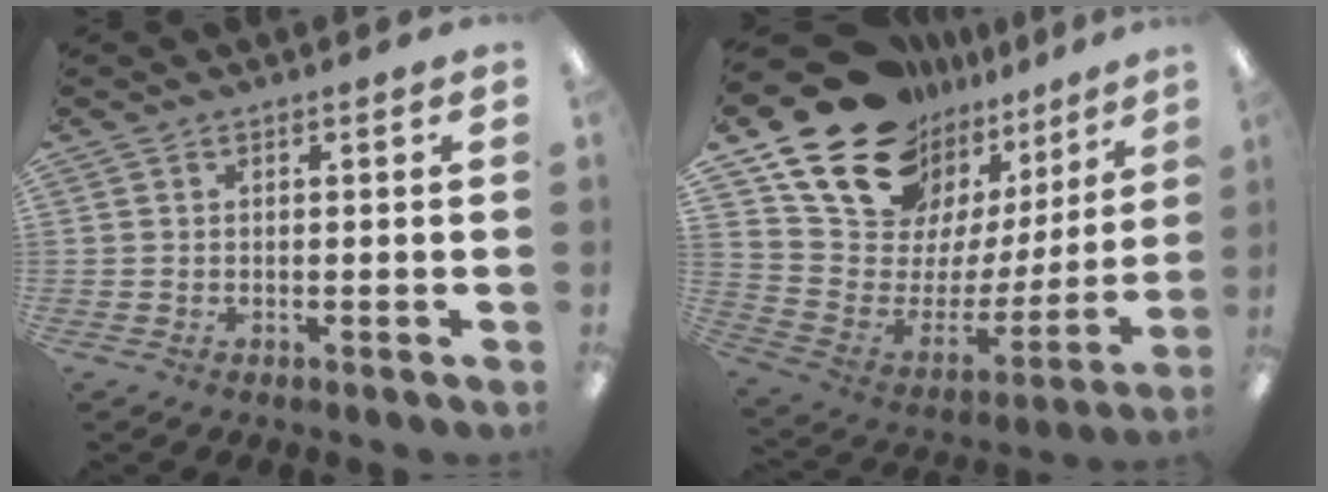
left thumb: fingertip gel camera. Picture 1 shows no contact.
{"total": 21.1, "force": [16.0, 11.6, 7.2], "torque": [-0.127, -0.124, 0.304]}